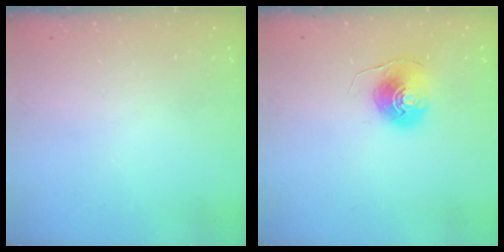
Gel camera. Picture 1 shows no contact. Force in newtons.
{"total": 8.5, "press": 8.4, "slide": 0.3}